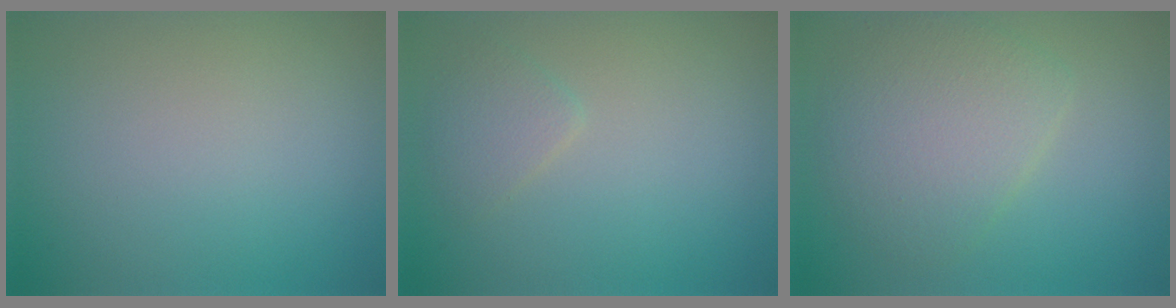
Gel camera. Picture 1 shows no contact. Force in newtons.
{"total": 1.6, "press": 1.6, "slide": 0.1}
{"total": 5.0, "press": 5.0, "slide": 0.1}